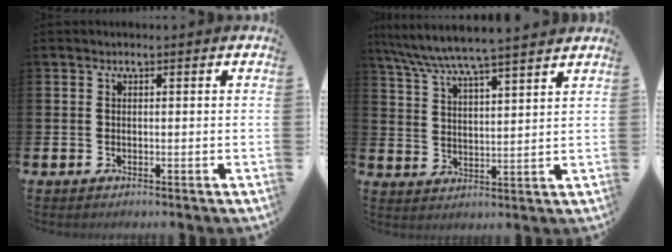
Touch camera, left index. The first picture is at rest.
{"total": 7.0, "force": [6.7, -0.1, 2.2], "torque": [-0.072, -0.036, 0.118]}